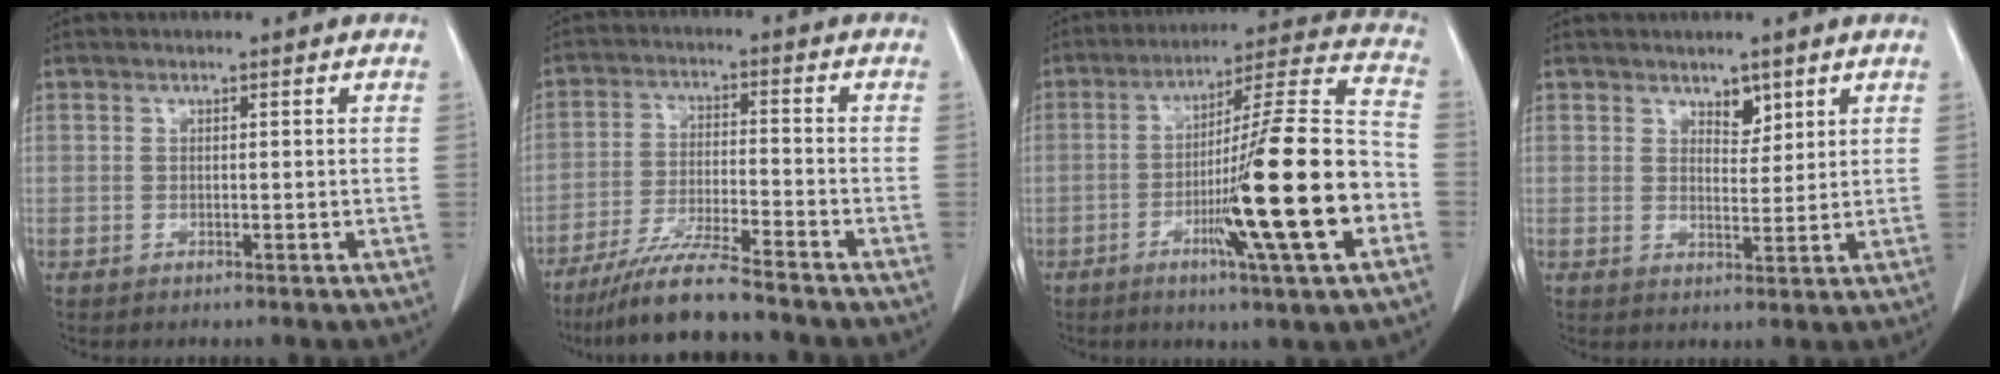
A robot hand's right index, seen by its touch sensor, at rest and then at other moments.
{"total": 10.1, "force": [-8.8, -0.1, 5.0], "torque": [-0.088, -0.026, -0.153]}
{"total": 20.0, "force": [-6.0, -0.2, 19.1], "torque": [-0.287, -0.004, -0.099]}
{"total": 2.9, "force": [2.0, 1.5, 1.5], "torque": [-0.018, -0.005, 0.036]}